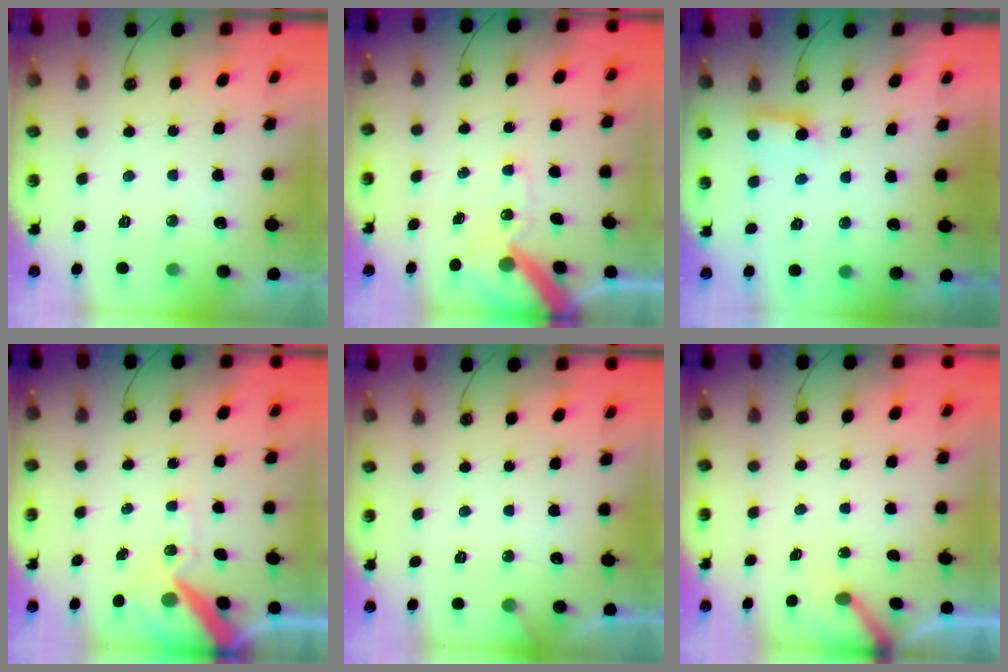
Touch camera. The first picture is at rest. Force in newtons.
{"total": 11.3, "press": 11.2, "slide": 1.7}
{"total": 6.8, "press": 6.8, "slide": 0.5}
{"total": 11.9, "press": 11.8, "slide": 1.7}
{"total": 2.6, "press": 2.6, "slide": 0.3}
{"total": 2.8, "press": 2.8, "slide": 0.3}